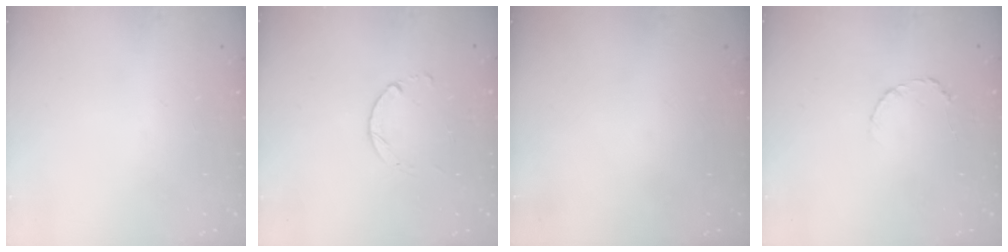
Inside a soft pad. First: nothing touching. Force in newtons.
{"total": 1.8, "press": 1.8, "slide": 0.2}
{"total": 0.0}
{"total": 3.5, "press": 3.5, "slide": 0.4}